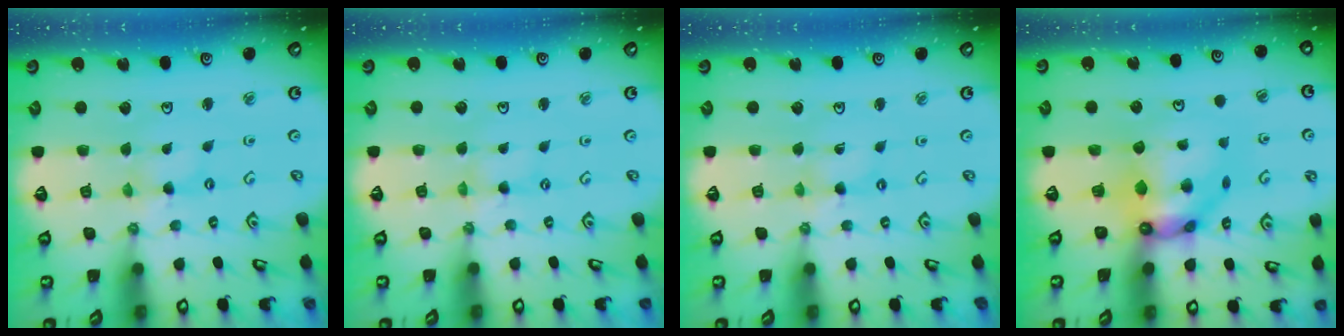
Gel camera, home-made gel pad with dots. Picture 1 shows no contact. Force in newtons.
{"total": 0.0}
{"total": 0.7, "press": 0.7, "slide": 0.1}
{"total": 10.9, "press": 10.9, "slide": 1.0}